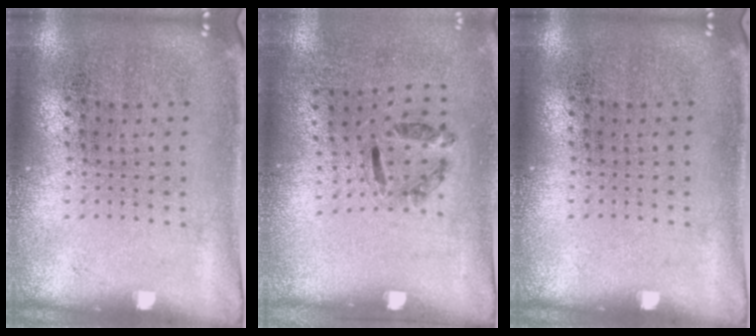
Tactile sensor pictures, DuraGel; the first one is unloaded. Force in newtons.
{"total": 1.4, "press": 0.8, "slide": 1.2}
{"total": 0.0}